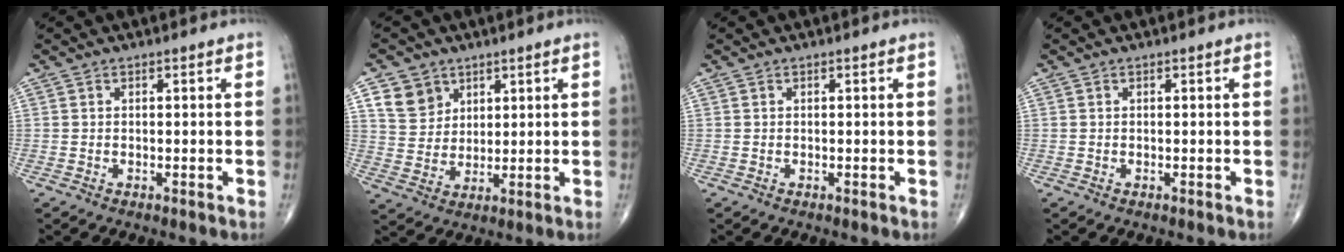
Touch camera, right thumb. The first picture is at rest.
{"total": 7.0, "force": [3.8, 5.6, 1.9], "torque": [-0.012, -0.021, 0.076]}
{"total": 0.0}
{"total": 0.0}